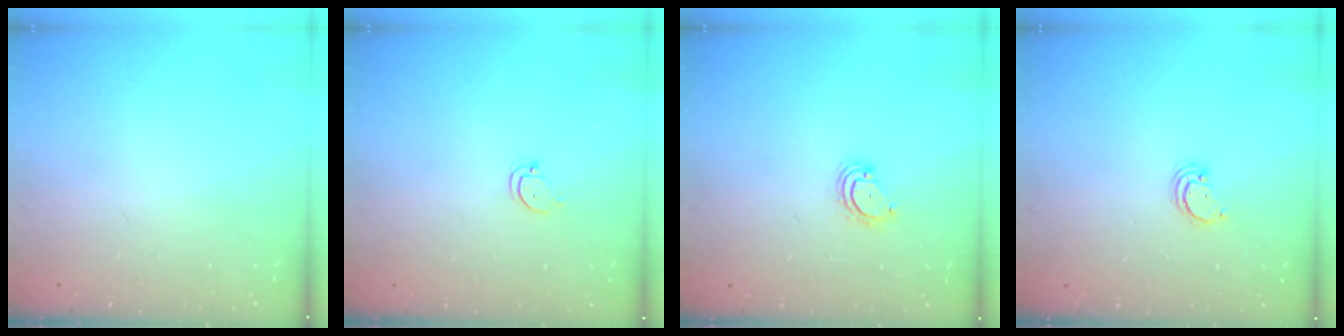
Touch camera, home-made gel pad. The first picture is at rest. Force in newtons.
{"total": 3.1, "press": 3.1, "slide": 0.2}
{"total": 3.2, "press": 3.2, "slide": 0.3}
{"total": 2.2, "press": 2.2, "slide": 0.2}